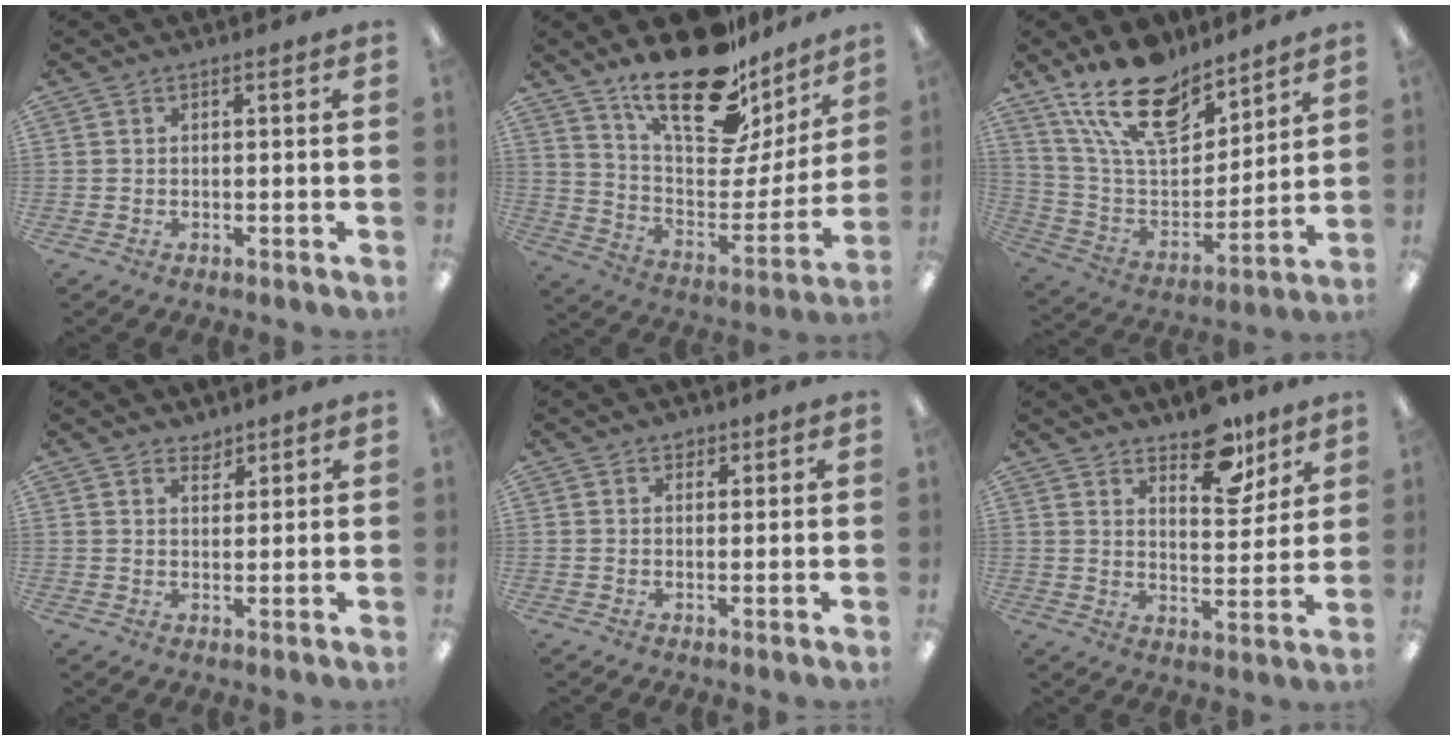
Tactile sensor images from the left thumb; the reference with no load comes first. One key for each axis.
{"total": 24.9, "fx": 18.4, "fy": 9.9, "fz": 13.6, "tx": -0.207, "ty": -0.123, "tz": 0.315}
{"total": 20.0, "fx": 14.2, "fy": 9.3, "fz": 10.6, "tx": -0.198, "ty": -0.078, "tz": 0.257}
{"total": 2.5, "fx": 2.3, "fy": 1.0, "fz": 0.3, "tx": 0.010, "ty": -0.017, "tz": 0.040}
{"total": 1.7, "fx": 1.2, "fy": 1.2, "fz": 0.4, "tx": -0.001, "ty": 0.000, "tz": 0.019}
{"total": 10.4, "fx": 7.8, "fy": 5.0, "fz": 4.6, "tx": -0.044, "ty": -0.049, "tz": 0.134}